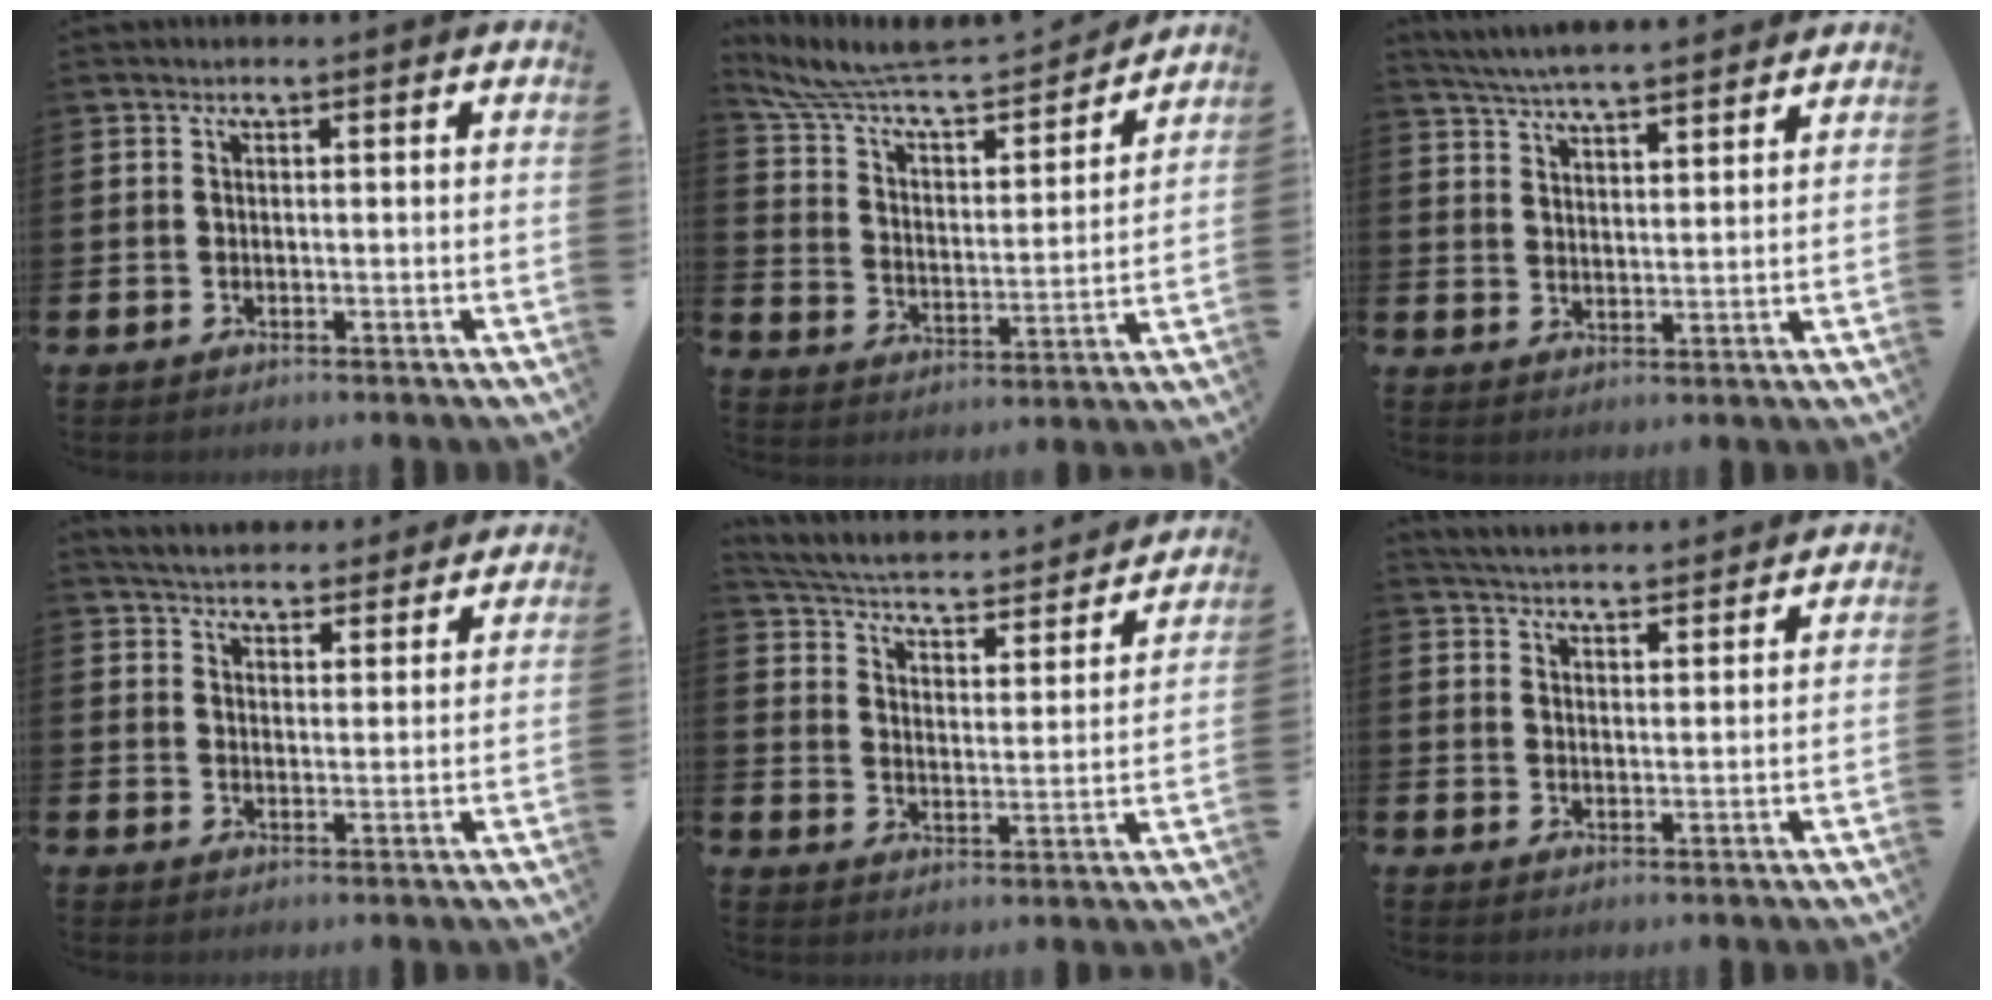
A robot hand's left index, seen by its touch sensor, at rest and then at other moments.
{"total": 9.9, "force": [9.3, 2.2, 2.5], "torque": [-0.096, -0.065, 0.159]}
{"total": 5.5, "force": [5.4, 0.1, 0.9], "torque": [-0.040, -0.027, 0.098]}
{"total": 5.0, "force": [4.9, 0.9, 0.3], "torque": [-0.020, -0.032, 0.085]}
{"total": 4.4, "force": [4.0, 1.1, 1.4], "torque": [-0.053, -0.037, 0.058]}
{"total": 4.6, "force": [4.6, 0.2, 0.1], "torque": [-0.012, -0.030, 0.083]}